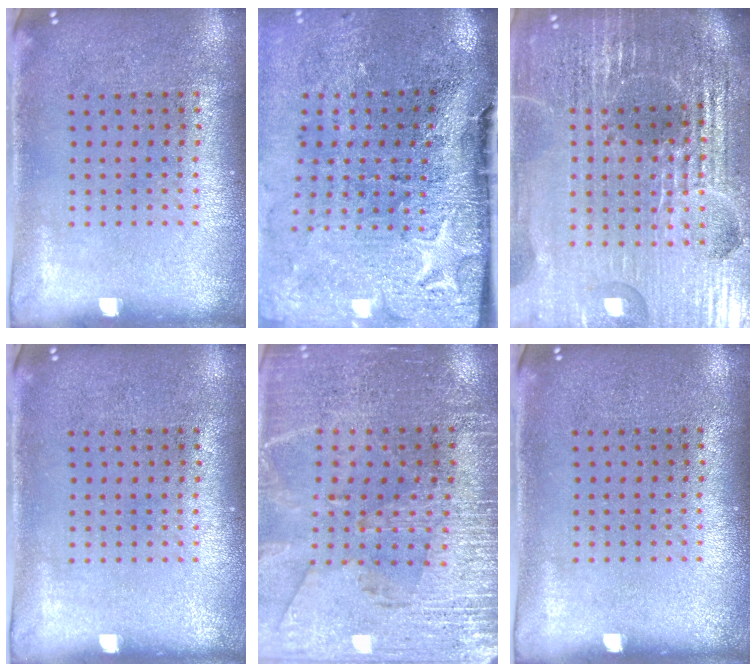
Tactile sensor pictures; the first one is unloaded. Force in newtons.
{"total": 5.0, "press": 4.0, "slide": 3.0}
{"total": 6.8, "press": 5.9, "slide": 3.4}
{"total": 0.0}
{"total": 2.9, "press": 2.8, "slide": 0.8}
{"total": 0.0}